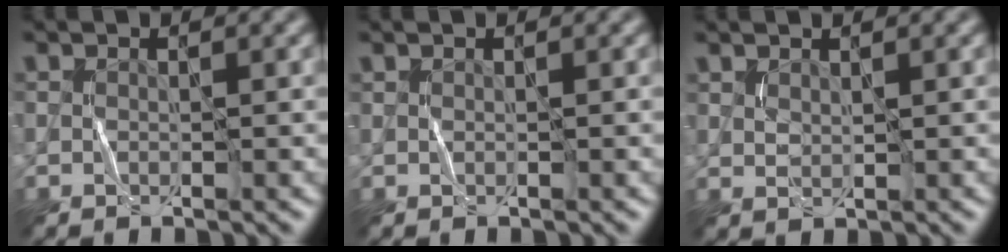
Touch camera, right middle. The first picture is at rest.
{"total": 0.0}
{"total": 1.0, "force": [0.7, 0.4, 0.6], "torque": [-0.016, -0.002, 0.020]}